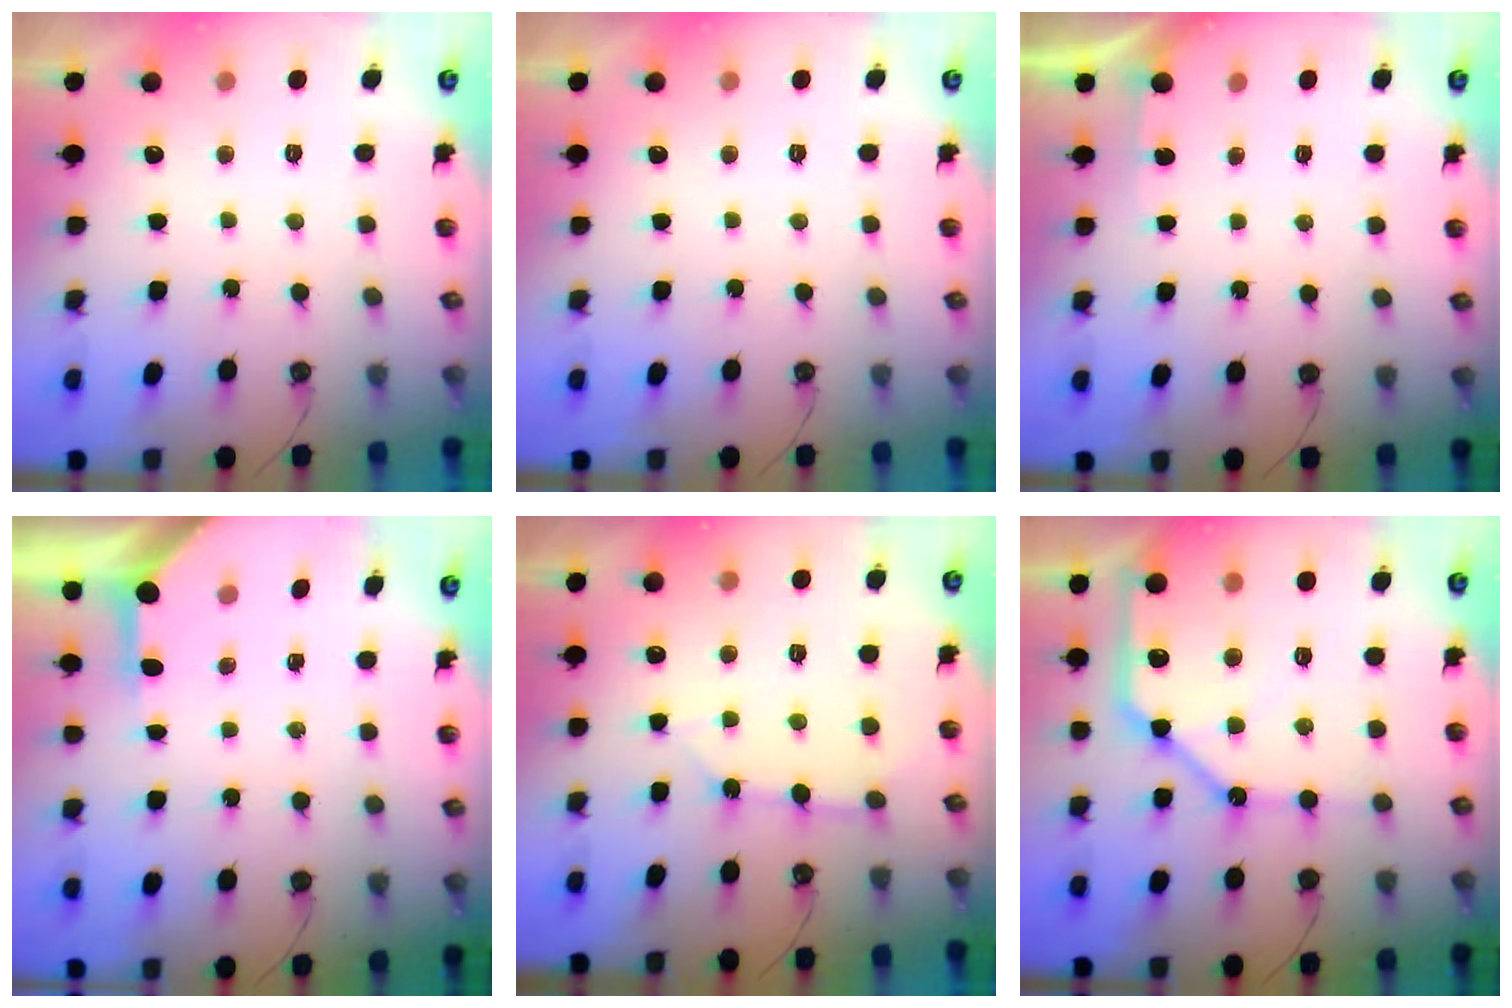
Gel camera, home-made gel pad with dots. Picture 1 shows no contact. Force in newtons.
{"total": 0.0}
{"total": 1.5, "press": 1.5, "slide": 0.2}
{"total": 3.5, "press": 3.5, "slide": 0.5}
{"total": 4.5, "press": 4.4, "slide": 0.5}
{"total": 20.4, "press": 20.2, "slide": 2.5}